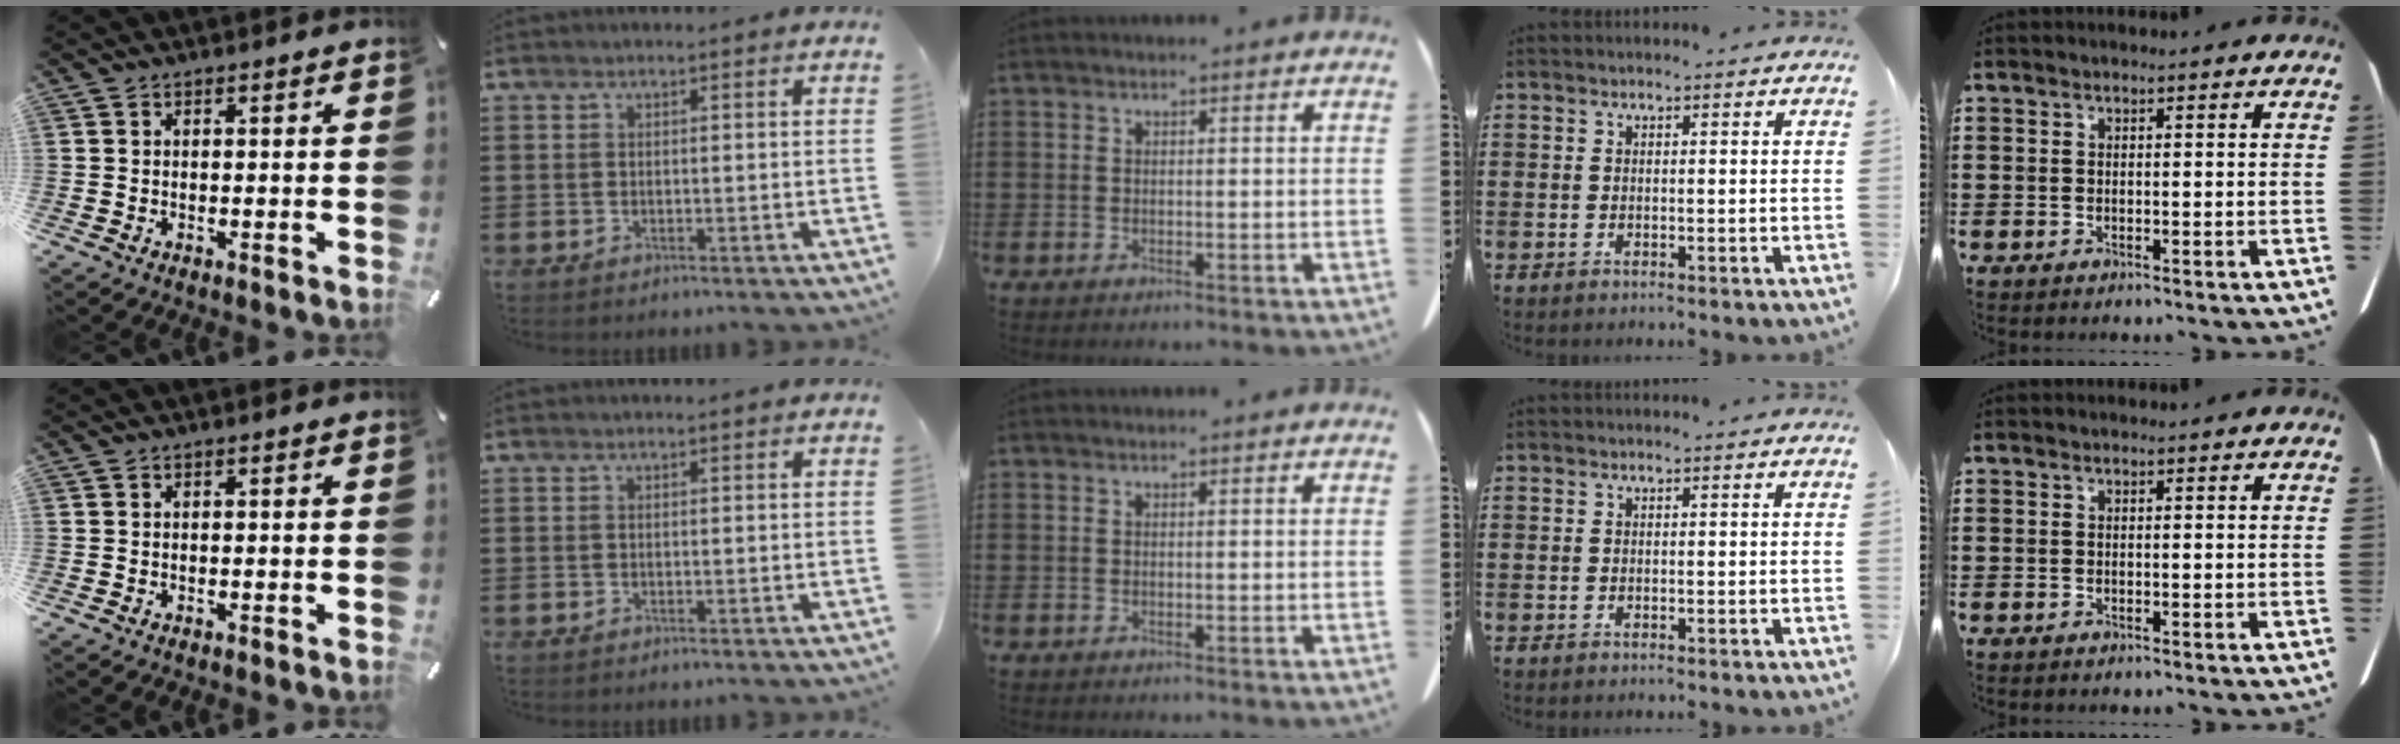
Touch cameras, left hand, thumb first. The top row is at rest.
{}